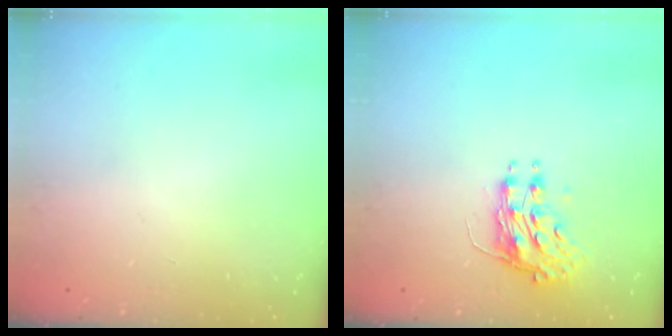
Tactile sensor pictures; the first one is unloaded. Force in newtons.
{"total": 8.4, "press": 8.4, "slide": 0.3}